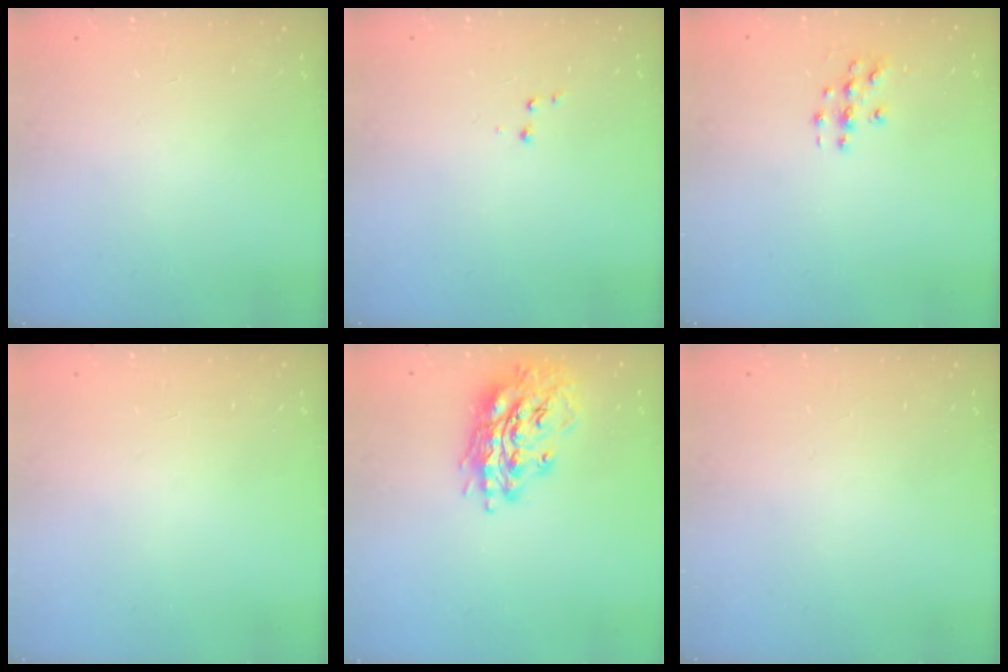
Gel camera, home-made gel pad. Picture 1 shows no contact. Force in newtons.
{"total": 2.6, "press": 2.5, "slide": 0.6}
{"total": 3.5, "press": 3.4, "slide": 0.2}
{"total": 0.0}
{"total": 16.5, "press": 16.4, "slide": 1.9}
{"total": 0.0}